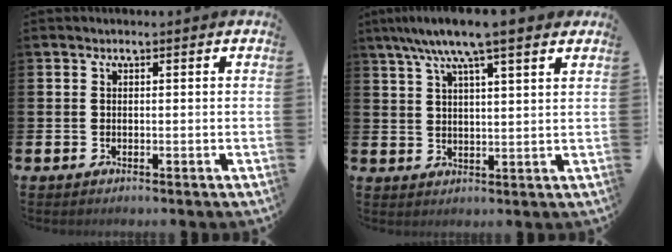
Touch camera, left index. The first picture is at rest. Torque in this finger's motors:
{"motor_torque": [1.15, -0.91, 1.05, 0.21]}